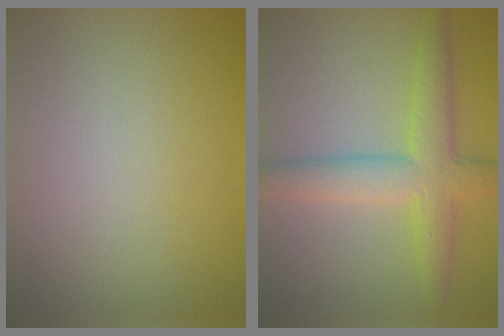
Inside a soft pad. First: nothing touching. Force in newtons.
{"total": 5.5, "press": 5.5, "slide": 0.1}